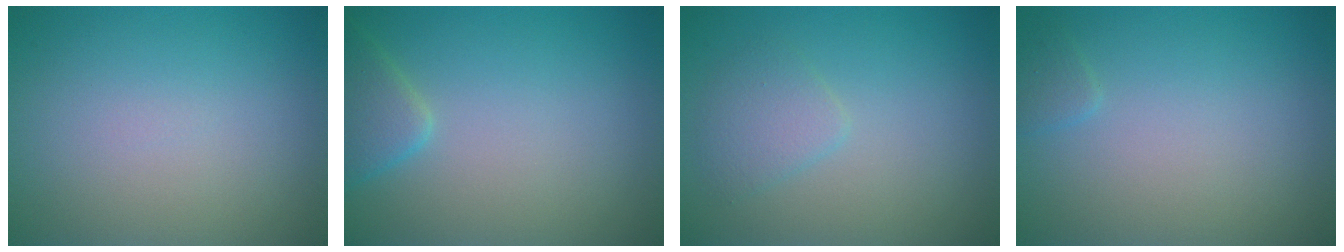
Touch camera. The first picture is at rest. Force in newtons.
{"total": 2.4, "press": 2.4, "slide": 0.1}
{"total": 1.9, "press": 1.9, "slide": 0.1}
{"total": 0.8, "press": 0.7, "slide": 0.2}